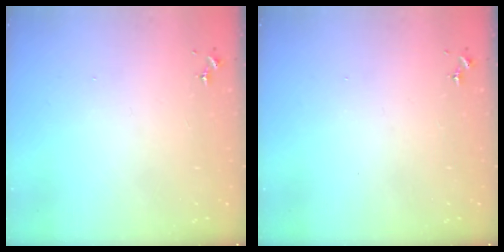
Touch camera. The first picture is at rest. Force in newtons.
{"total": 0.0}